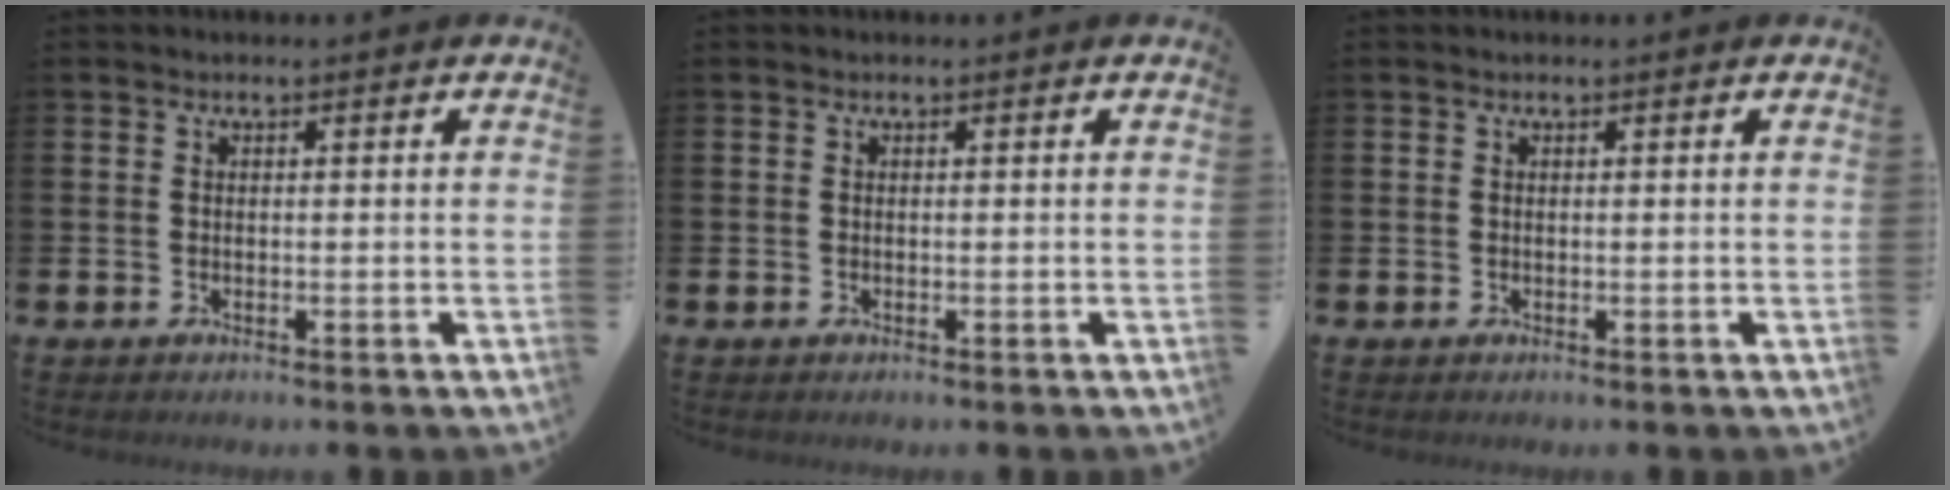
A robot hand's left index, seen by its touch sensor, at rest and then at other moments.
{"total": 0.0}
{"total": 0.0}